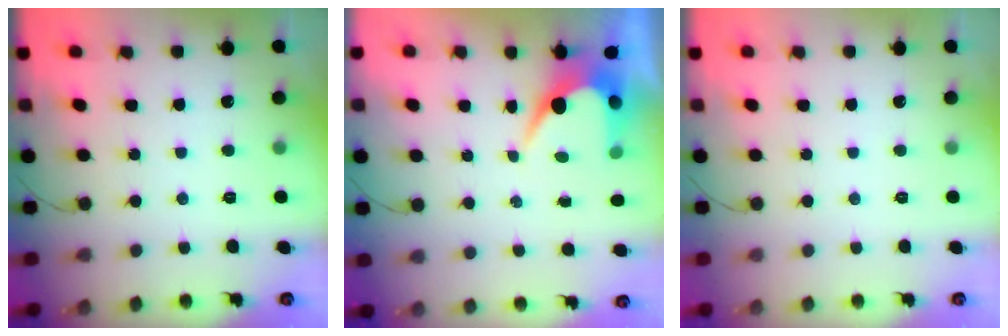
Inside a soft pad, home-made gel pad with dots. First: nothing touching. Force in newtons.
{"total": 6.4, "press": 6.4, "slide": 0.4}
{"total": 0.0}